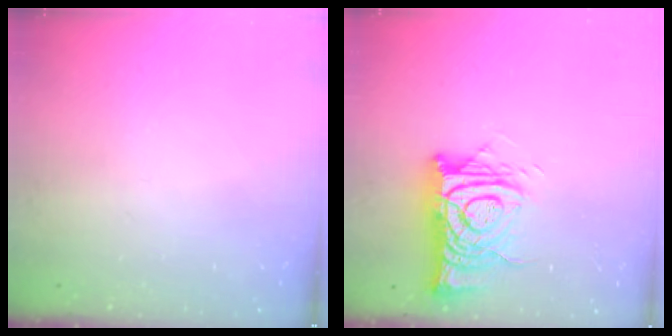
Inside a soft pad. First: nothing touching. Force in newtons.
{"total": 13.3, "press": 13.3, "slide": 1.1}